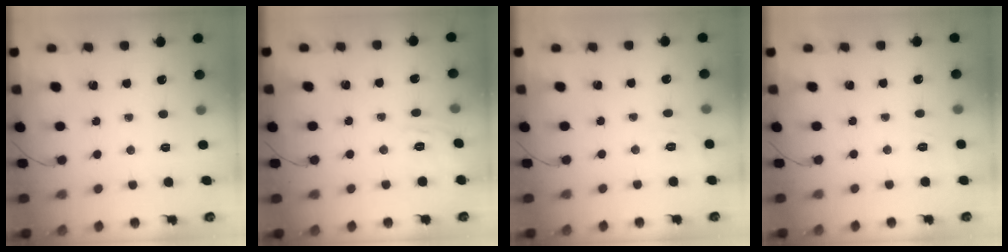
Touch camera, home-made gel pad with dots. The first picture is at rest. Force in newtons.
{"total": 4.7, "press": 4.3, "slide": 1.9}
{"total": 6.2, "press": 5.8, "slide": 2.3}
{"total": 8.5, "press": 8.2, "slide": 2.0}